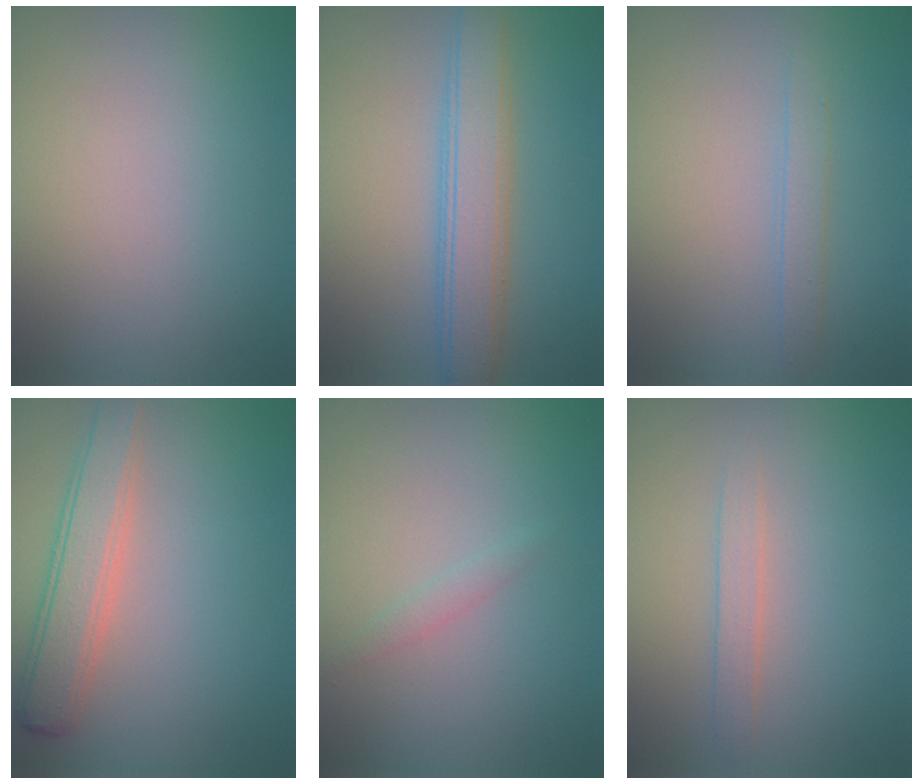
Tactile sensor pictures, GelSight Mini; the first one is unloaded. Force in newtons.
{"total": 4.8, "press": 4.8, "slide": 0.1}
{"total": 1.4, "press": 1.4, "slide": 0.1}
{"total": 4.3, "press": 4.3, "slide": 0.3}
{"total": 0.8, "press": 0.8, "slide": 0.0}
{"total": 1.5, "press": 1.5, "slide": 0.1}